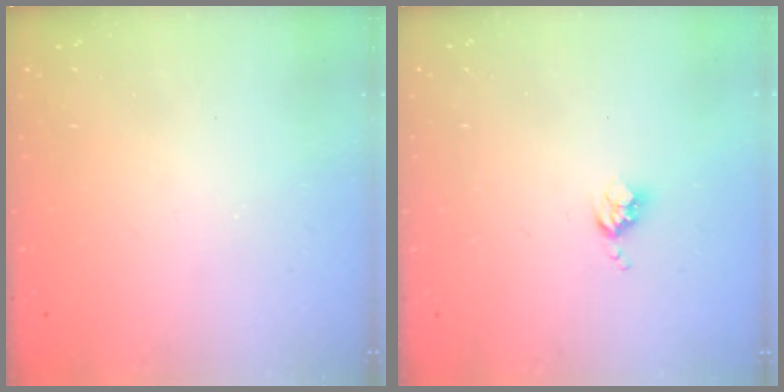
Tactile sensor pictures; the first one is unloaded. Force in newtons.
{"total": 3.6, "press": 3.6, "slide": 0.4}